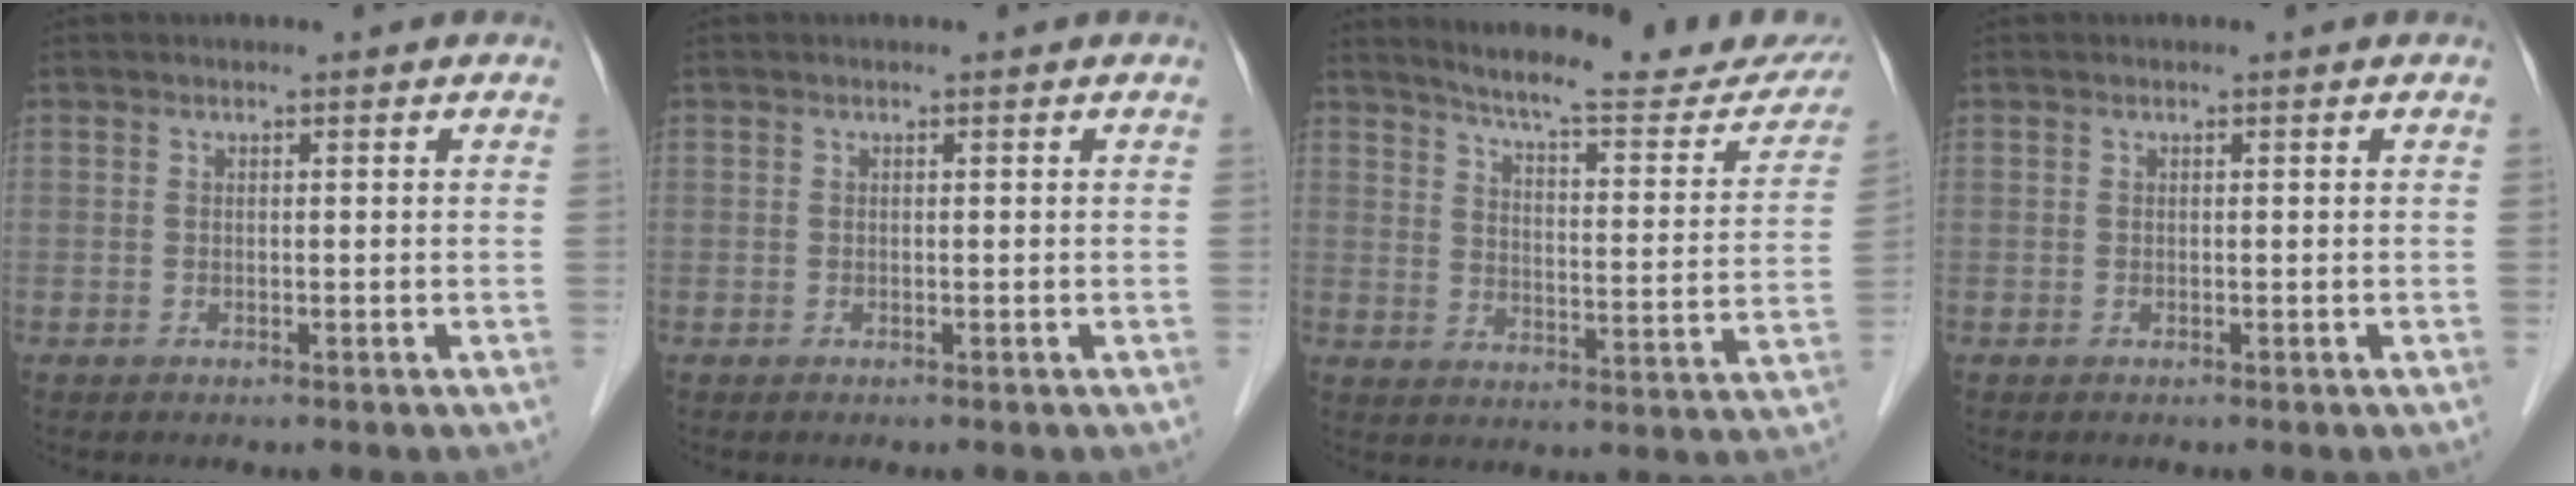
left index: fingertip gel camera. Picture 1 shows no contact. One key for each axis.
{"total": 0.0}
{"total": 20.1, "fx": 18.3, "fy": 2.7, "fz": 7.9, "tx": -0.103, "ty": -0.049, "tz": 0.228}
{"total": 0.0}